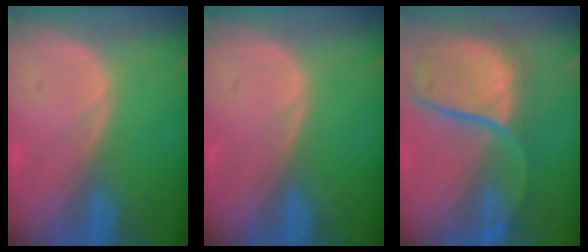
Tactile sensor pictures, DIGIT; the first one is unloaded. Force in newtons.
{"total": 0.0}
{"total": 12.1, "press": 9.8, "slide": 7.1}